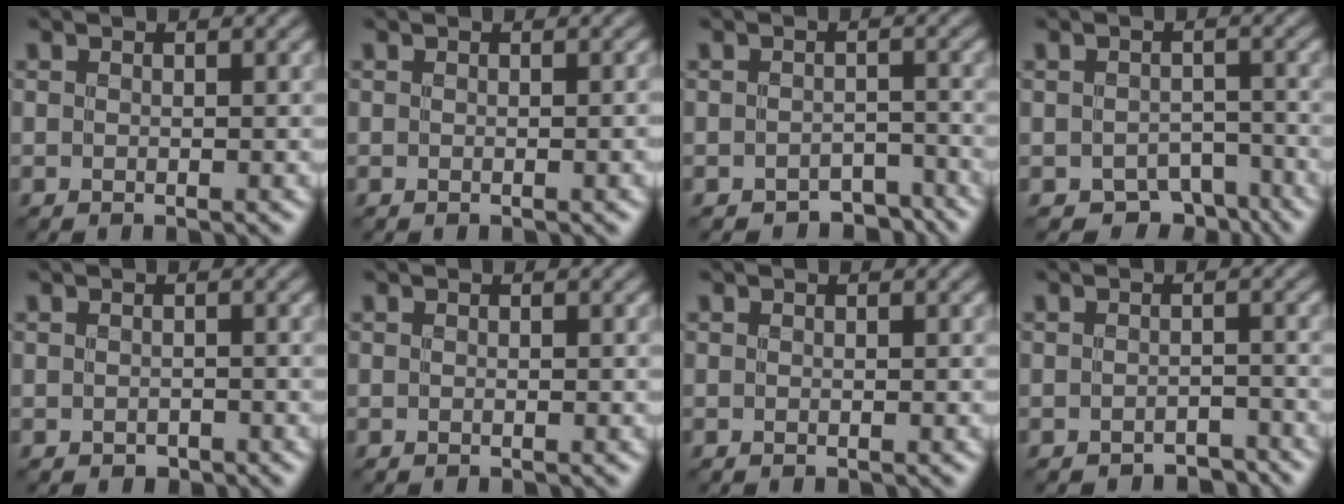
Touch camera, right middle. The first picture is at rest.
{"total": 0.9, "force": [-0.1, 0.2, 0.9], "torque": [-0.008, 0.001, -0.001]}
{"total": 2.9, "force": [-2.5, 1.3, 0.8], "torque": [-0.004, -0.001, -0.035]}
{"total": 3.7, "force": [-2.6, 2.1, 1.5], "torque": [-0.014, -0.009, -0.038]}
{"total": 0.7, "force": [-0.4, 0.5, 0.3], "torque": [-0.004, -0.005, -0.005]}
{"total": 0.0}
{"total": 0.0}
{"total": 1.9, "force": [-1.8, 0.6, 0.3], "torque": [0.002, 0.004, -0.024]}